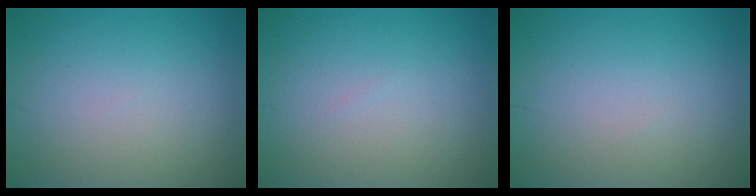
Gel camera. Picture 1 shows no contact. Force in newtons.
{"total": 0.0}
{"total": 0.0}